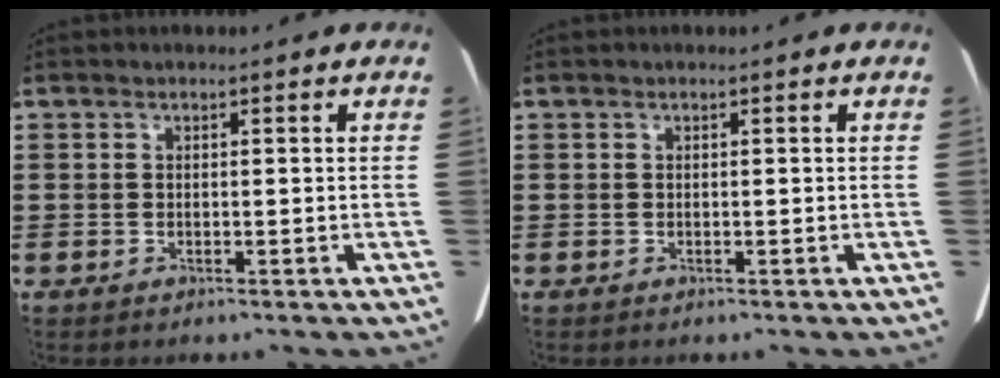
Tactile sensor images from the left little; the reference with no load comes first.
{"total": 0.0}